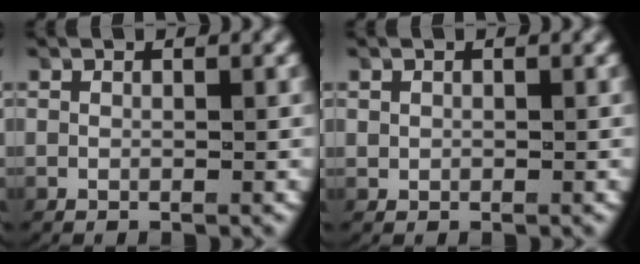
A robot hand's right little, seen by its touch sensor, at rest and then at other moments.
{"total": 0.6, "force": [0.1, 0.5, 0.2], "torque": [-0.011, -0.004, 0.006]}